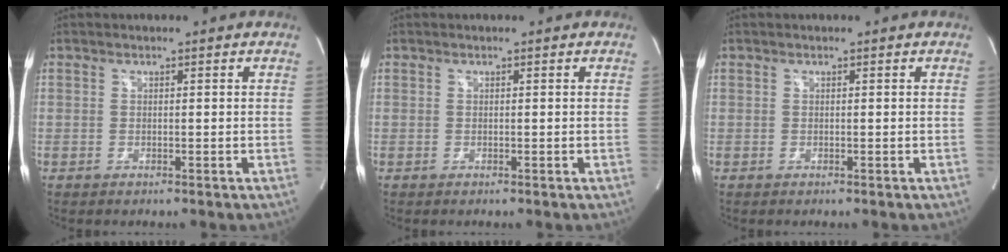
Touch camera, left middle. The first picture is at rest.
{"total": 0.0}
{"total": 0.0}